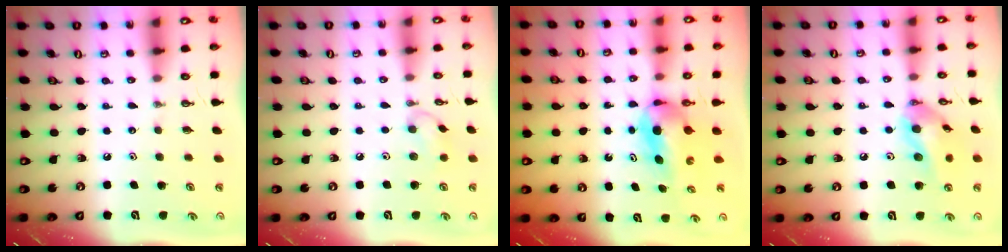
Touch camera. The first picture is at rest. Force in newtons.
{"total": 7.4, "press": 7.3, "slide": 0.5}
{"total": 5.9, "press": 5.5, "slide": 2.1}
{"total": 13.6, "press": 13.5, "slide": 2.3}